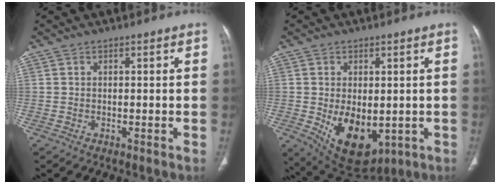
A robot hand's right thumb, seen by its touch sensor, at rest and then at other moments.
{"total": 11.8, "force": [-2.0, 7.1, 9.2], "torque": [-0.126, -0.014, -0.005]}